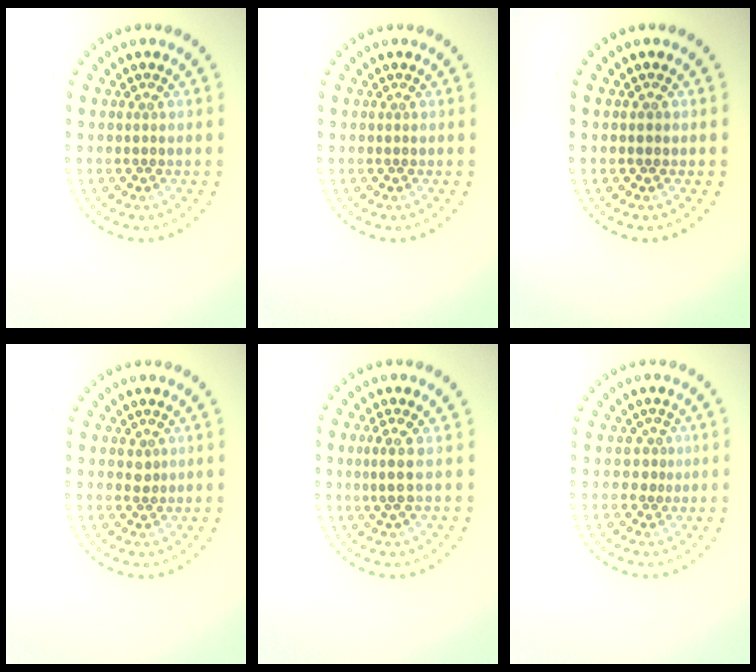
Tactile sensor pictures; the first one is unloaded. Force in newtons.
{"total": 0.0}
{"total": 0.6, "press": 0.6, "slide": 0.1}
{"total": 0.9, "press": 0.6, "slide": 0.6}
{"total": 1.8, "press": 1.3, "slide": 1.2}
{"total": 1.2, "press": 0.5, "slide": 1.0}